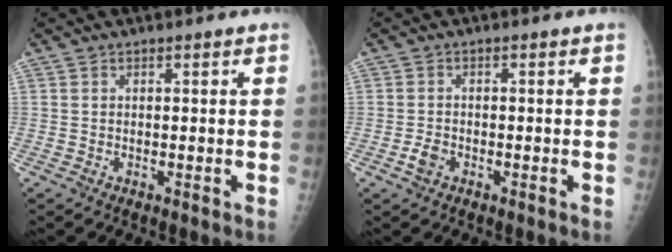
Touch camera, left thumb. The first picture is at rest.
{"total": 2.2, "force": [-1.1, 1.4, 1.3], "torque": [-0.027, 0.005, -0.021]}